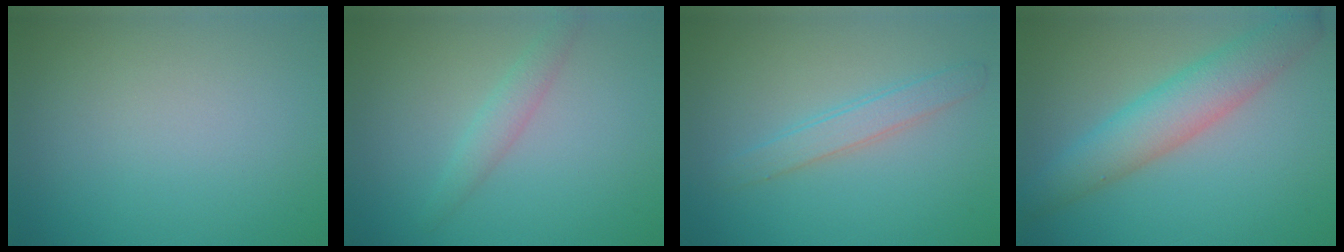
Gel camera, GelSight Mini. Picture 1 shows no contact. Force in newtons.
{"total": 1.9, "press": 1.9, "slide": 0.0}
{"total": 2.2, "press": 2.2, "slide": 0.1}
{"total": 5.4, "press": 5.4, "slide": 0.1}